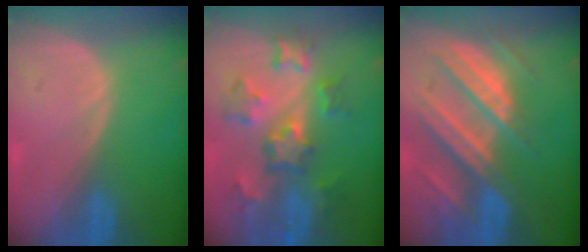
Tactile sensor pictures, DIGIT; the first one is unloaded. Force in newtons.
{"total": 8.7, "press": 7.8, "slide": 3.9}
{"total": 10.4, "press": 9.1, "slide": 5.0}